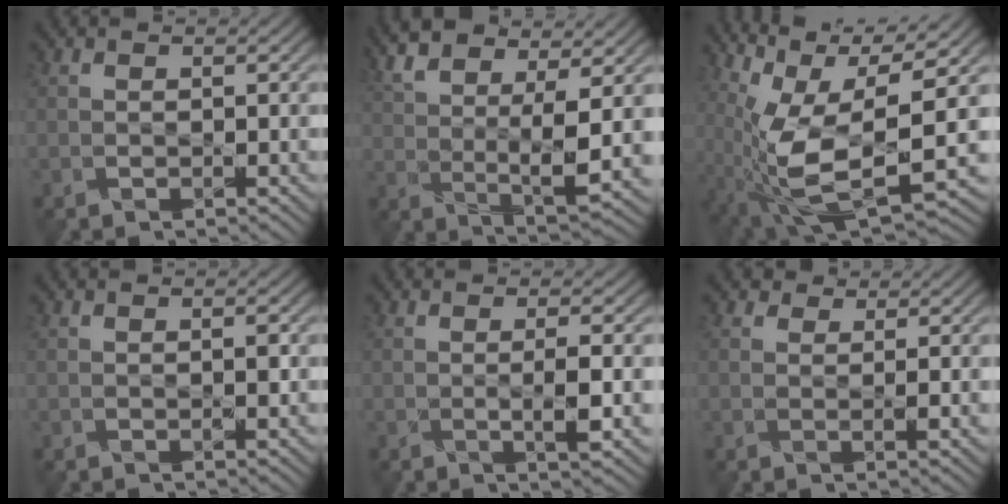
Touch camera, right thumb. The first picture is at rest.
{"total": 10.1, "force": [5.0, 2.7, 8.3], "torque": [-0.186, 0.008, 0.102]}
{"total": 13.5, "force": [1.0, 3.7, 12.9], "torque": [-0.248, -0.006, 0.041]}
{"total": 0.9, "force": [0.0, 0.1, 0.9], "torque": [-0.009, 0.003, 0.000]}
{"total": 3.1, "force": [-0.4, 0.2, 3.1], "torque": [-0.051, 0.004, -0.001]}
{"total": 2.0, "force": [1.0, 0.8, 1.5], "torque": [-0.027, 0.004, 0.014]}